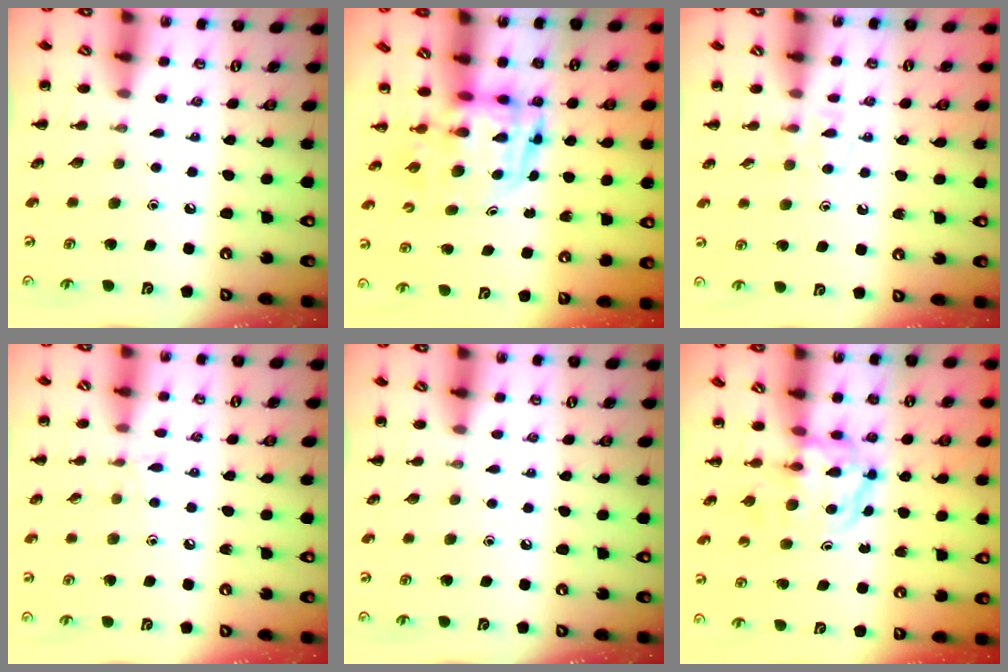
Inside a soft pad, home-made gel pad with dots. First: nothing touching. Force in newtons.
{"total": 3.4, "press": 3.3, "slide": 0.7}
{"total": 4.8, "press": 4.6, "slide": 1.4}
{"total": 6.0, "press": 5.5, "slide": 2.3}
{"total": 0.0}
{"total": 3.9, "press": 3.9, "slide": 0.5}